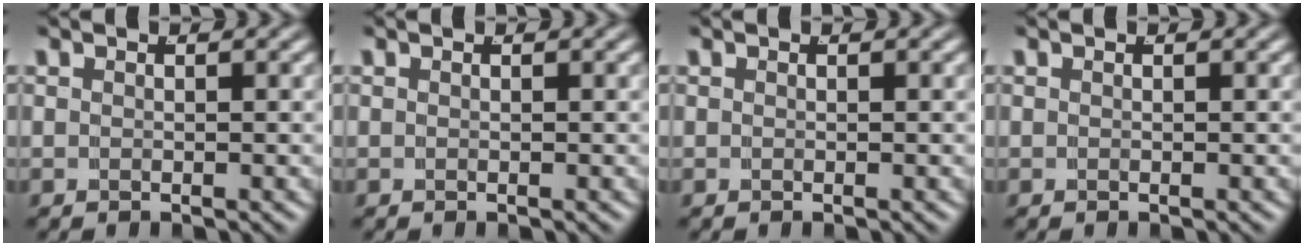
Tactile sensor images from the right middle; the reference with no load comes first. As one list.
[{"total": 0.0}, {"total": 0.0}, {"total": 0.0}]